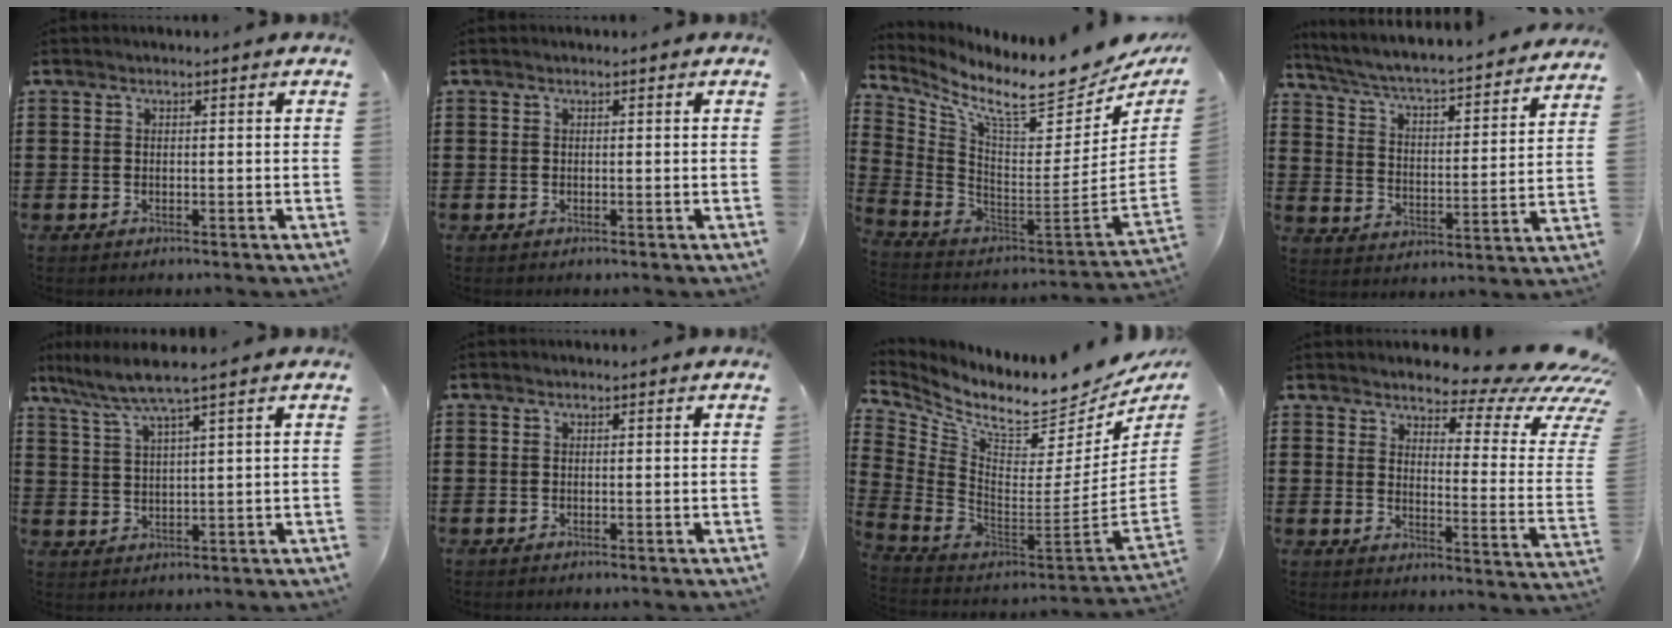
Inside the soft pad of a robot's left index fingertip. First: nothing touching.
{"total": 0.0}
{"total": 11.3, "force": [8.7, 0.9, 7.2], "torque": [-0.156, -0.079, 0.140]}
{"total": 3.9, "force": [3.5, -0.1, 1.7], "torque": [-0.053, -0.039, 0.048]}
{"total": 5.0, "force": [3.5, -0.5, 3.4], "torque": [-0.079, -0.016, 0.058]}
{"total": 0.0}
{"total": 8.5, "force": [7.2, 0.8, 4.4], "torque": [-0.107, -0.083, 0.115]}
{"total": 7.4, "force": [6.4, 0.7, 3.6], "torque": [-0.068, -0.058, 0.106]}